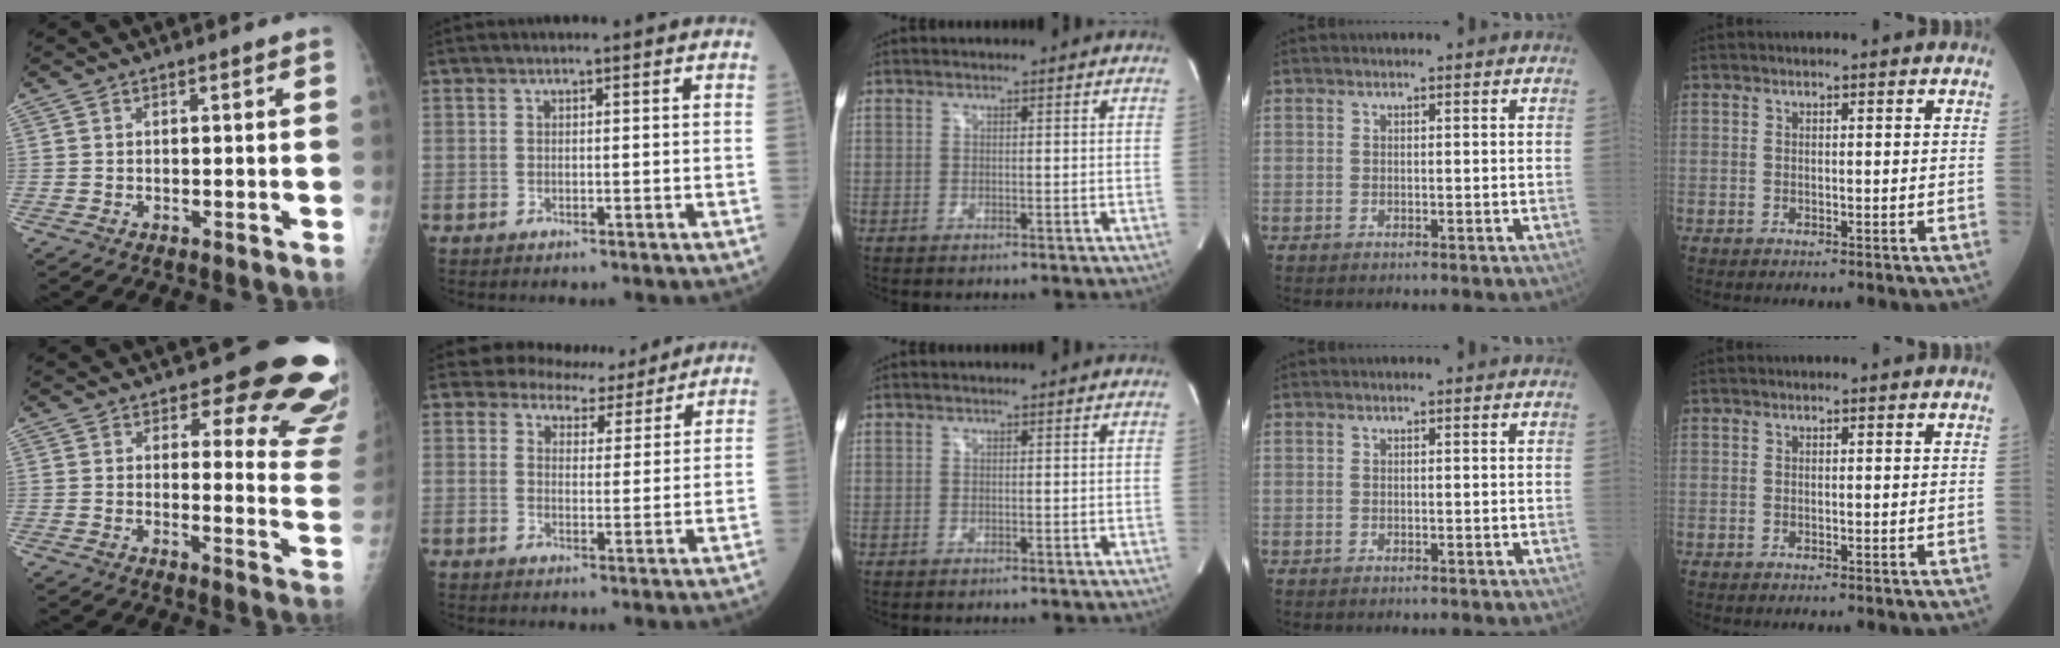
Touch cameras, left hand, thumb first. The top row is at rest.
{"thumb": {"total": 16.5, "force": [12.8, 6.3, 8.3], "torque": [-0.034, -0.092, 0.121]}, "index": {"total": 9.1, "force": [8.5, 3.2, 0.8], "torque": [0.004, 0.004, 0.105]}}